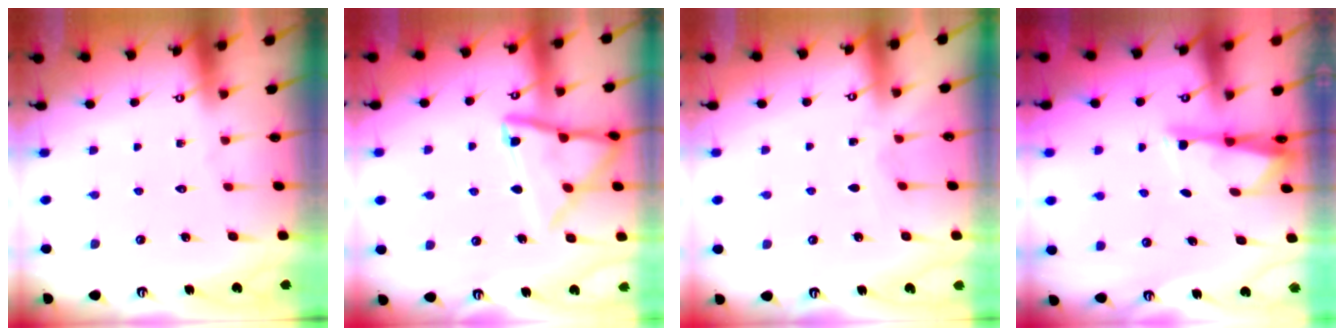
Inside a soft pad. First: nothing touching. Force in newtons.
{"total": 14.5, "press": 14.5, "slide": 1.4}
{"total": 3.4, "press": 3.4, "slide": 0.4}
{"total": 2.9, "press": 2.9, "slide": 0.6}